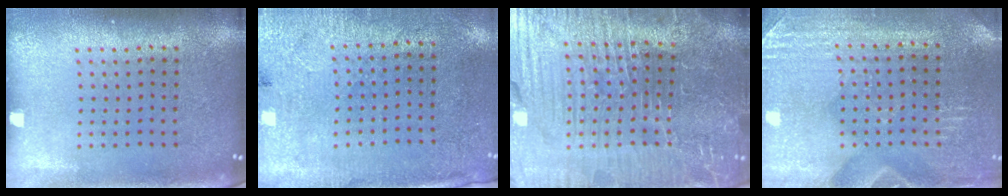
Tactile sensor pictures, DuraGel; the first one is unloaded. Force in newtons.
{"total": 2.7, "press": 2.2, "slide": 1.5}
{"total": 5.7, "press": 5.4, "slide": 1.7}
{"total": 3.0, "press": 2.9, "slide": 0.6}